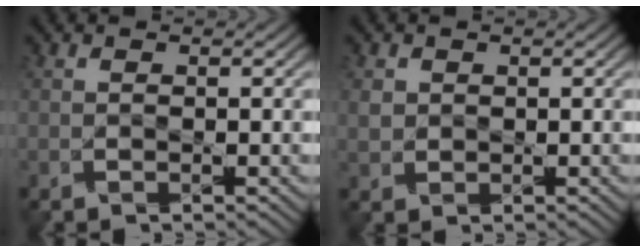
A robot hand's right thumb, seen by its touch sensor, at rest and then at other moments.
{"total": 1.4, "force": [0.7, 1.1, 0.2], "torque": [-0.022, -0.002, 0.021]}